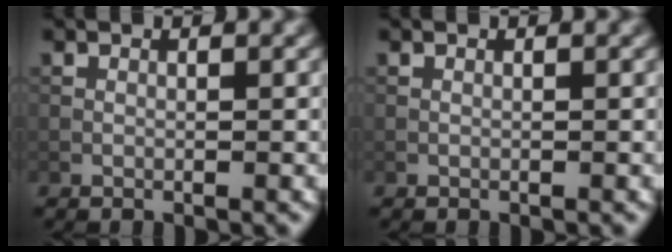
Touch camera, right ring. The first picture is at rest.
{"total": 0.0}